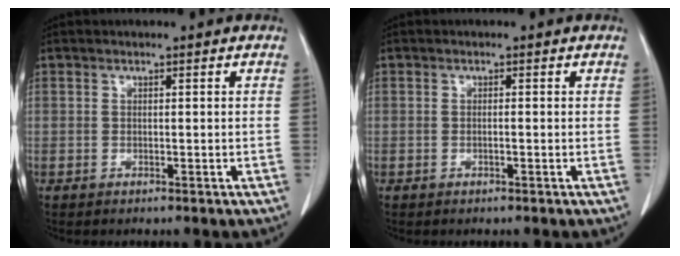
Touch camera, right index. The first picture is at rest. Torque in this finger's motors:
{"motor_torque": [-0.28, 0.03, -0.08, 0.00]}